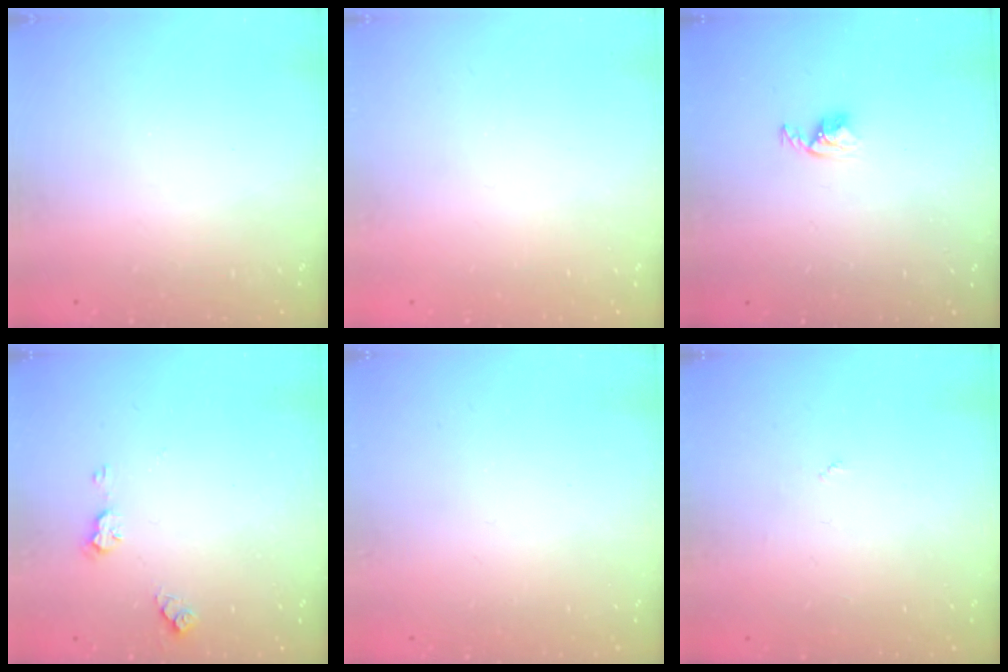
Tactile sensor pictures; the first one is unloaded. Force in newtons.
{"total": 0.0}
{"total": 3.7, "press": 3.6, "slide": 0.6}
{"total": 5.1, "press": 5.0, "slide": 0.6}
{"total": 0.0}
{"total": 2.7, "press": 2.7, "slide": 0.4}